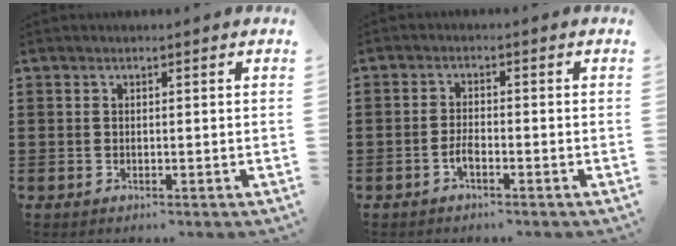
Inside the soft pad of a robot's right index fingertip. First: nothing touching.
{"total": 2.2, "force": [-1.2, 0.7, 1.7], "torque": [-0.039, 0.000, -0.026]}